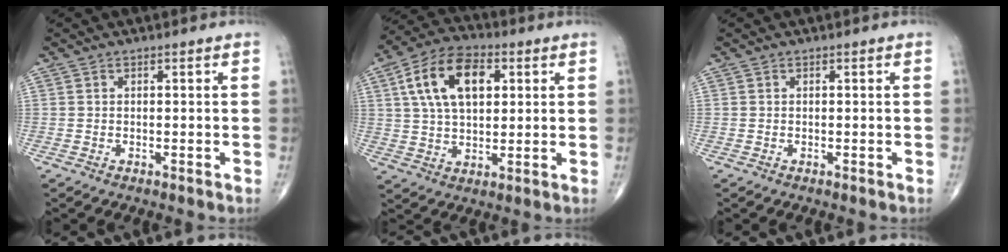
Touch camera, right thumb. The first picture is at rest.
{"total": 14.7, "force": [4.3, 8.5, 11.2], "torque": [-0.187, 0.007, 0.075]}
{"total": 0.0}